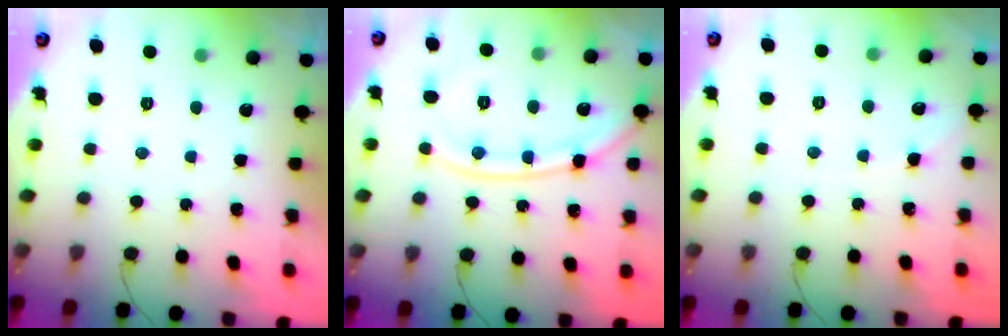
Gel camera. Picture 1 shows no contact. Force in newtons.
{"total": 11.6, "press": 11.5, "slide": 1.6}
{"total": 4.7, "press": 4.7, "slide": 0.7}